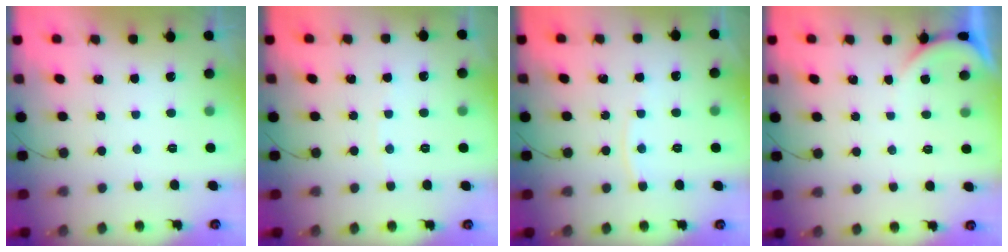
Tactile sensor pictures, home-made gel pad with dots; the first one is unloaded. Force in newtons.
{"total": 2.3, "press": 2.3, "slide": 0.3}
{"total": 4.4, "press": 4.3, "slide": 0.7}
{"total": 2.0, "press": 2.0, "slide": 0.2}